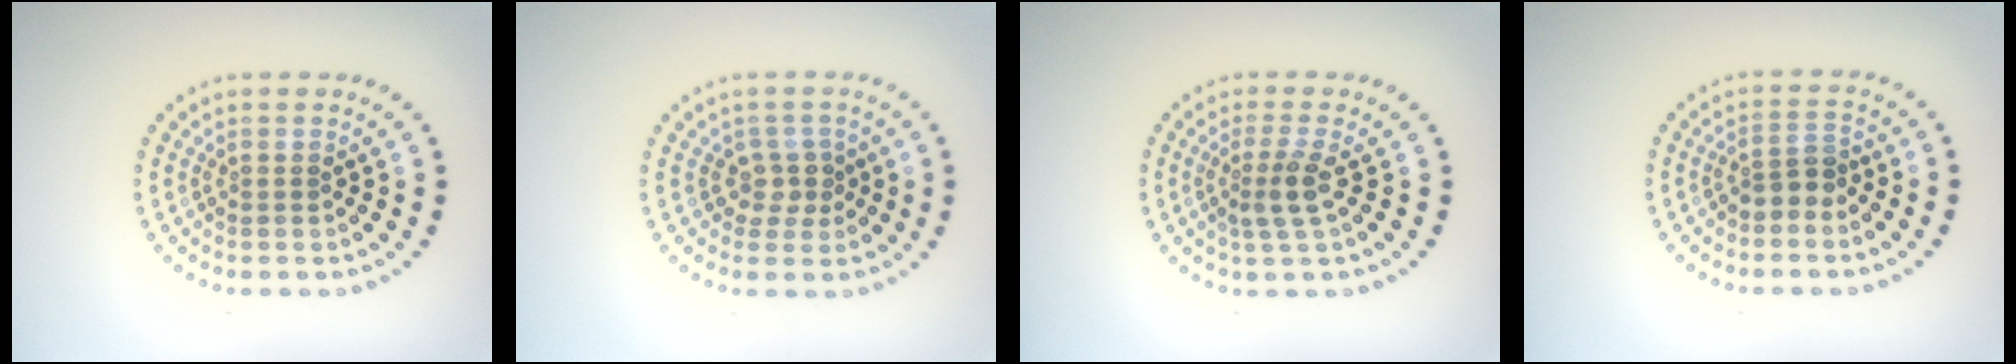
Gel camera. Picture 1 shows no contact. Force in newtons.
{"total": 2.0, "press": 1.6, "slide": 1.2}
{"total": 2.5, "press": 1.9, "slide": 1.5}
{"total": 1.9, "press": 1.5, "slide": 1.1}